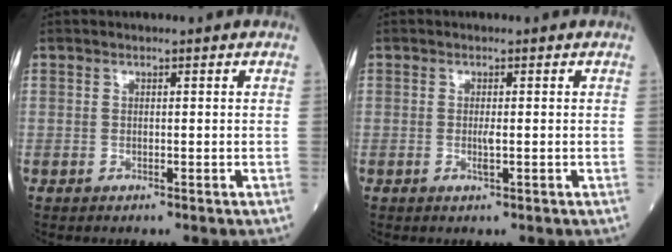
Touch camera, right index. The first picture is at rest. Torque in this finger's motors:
{"motor_torque": [0.68, -0.09, 0.33, 0.10]}